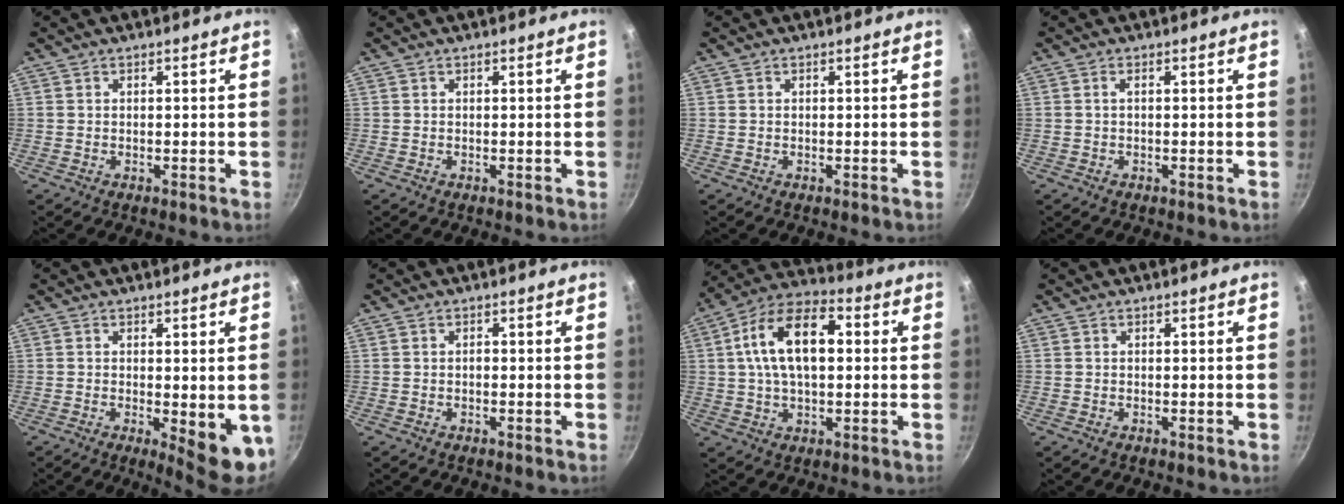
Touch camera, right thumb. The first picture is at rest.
{"total": 0.0}
{"total": 0.0}
{"total": 0.6, "force": [0.0, 0.2, 0.5], "torque": [-0.012, 0.000, -0.002]}
{"total": 8.5, "force": [-2.2, 2.6, 7.7], "torque": [-0.093, -0.019, -0.023]}
{"total": 0.6, "force": [-0.2, 0.4, 0.4], "torque": [-0.003, 0.002, -0.006]}
{"total": 15.5, "force": [2.4, 8.5, 12.8], "torque": [-0.225, 0.027, 0.037]}
{"total": 0.0}